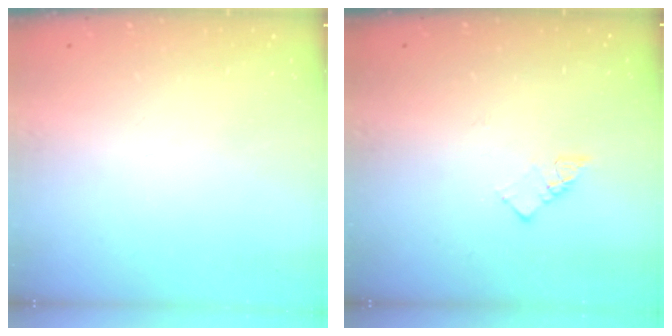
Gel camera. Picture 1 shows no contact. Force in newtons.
{"total": 4.2, "press": 4.2, "slide": 0.4}